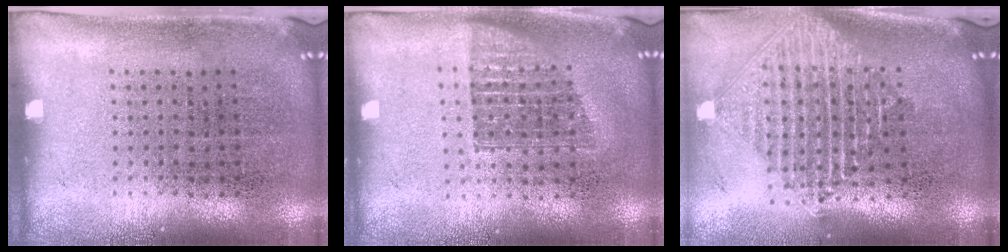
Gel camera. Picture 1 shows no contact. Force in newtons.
{"total": 1.2, "press": 1.0, "slide": 0.7}
{"total": 2.4, "press": 1.9, "slide": 1.5}